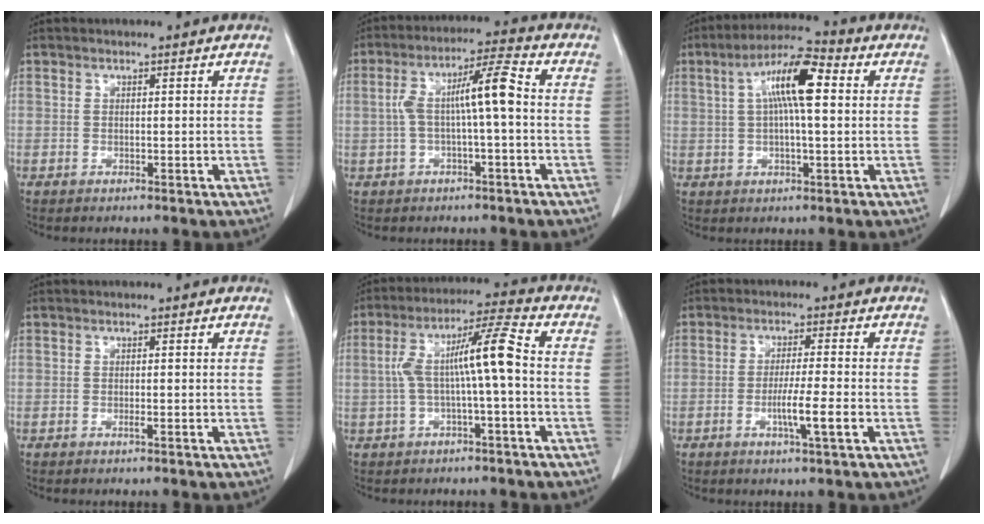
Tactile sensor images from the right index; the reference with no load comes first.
{"total": 8.4, "force": [-0.1, 0.9, 8.4], "torque": [-0.157, 0.033, -0.004]}
{"total": 10.4, "force": [2.3, 1.8, 10.0], "torque": [-0.180, 0.025, 0.034]}
{"total": 0.6, "force": [-0.2, -0.2, 0.5], "torque": [-0.009, -0.001, -0.004]}
{"total": 9.3, "force": [-0.4, 0.4, 9.3], "torque": [-0.177, 0.036, -0.009]}
{"total": 5.6, "force": [-1.8, -0.5, 5.2], "torque": [-0.088, -0.010, -0.031]}